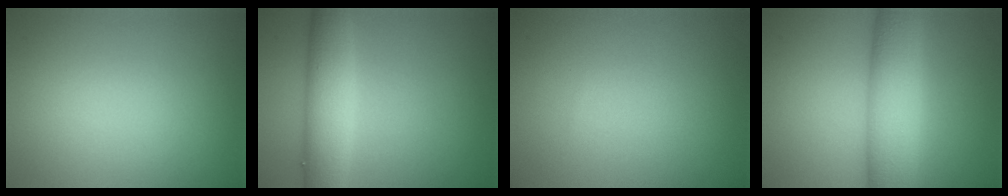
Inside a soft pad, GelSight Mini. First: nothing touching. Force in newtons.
{"total": 5.5, "press": 5.5, "slide": 0.4}
{"total": 0.0}
{"total": 7.6, "press": 7.6, "slide": 0.5}